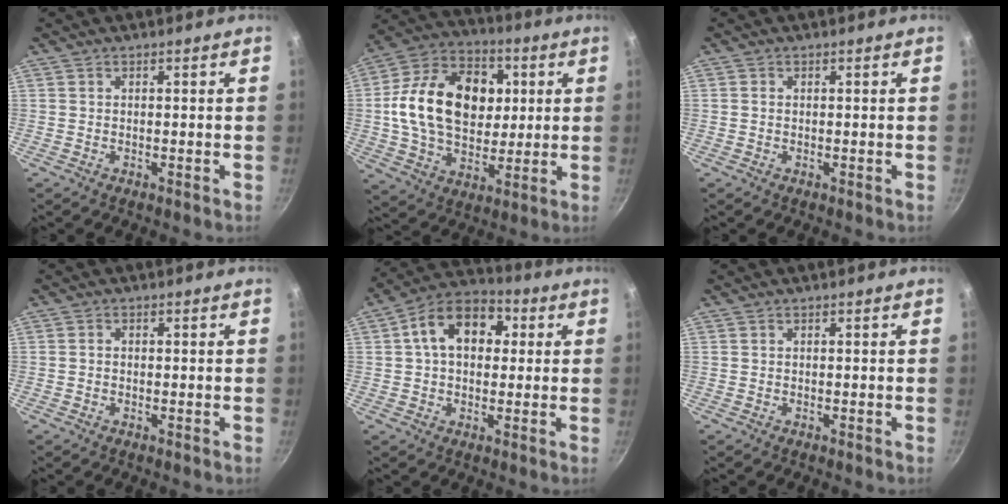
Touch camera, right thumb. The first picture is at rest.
{"total": 22.4, "force": [3.1, 15.9, 15.4], "torque": [-0.232, 0.016, 0.044]}
{"total": 0.6, "force": [0.0, 0.5, 0.3], "torque": [-0.005, 0.003, -0.001]}
{"total": 0.9, "force": [-0.2, 0.7, 0.5], "torque": [-0.009, 0.005, -0.003]}
{"total": 13.0, "force": [2.7, 9.0, 9.0], "torque": [-0.108, 0.024, 0.024]}
{"total": 0.0}